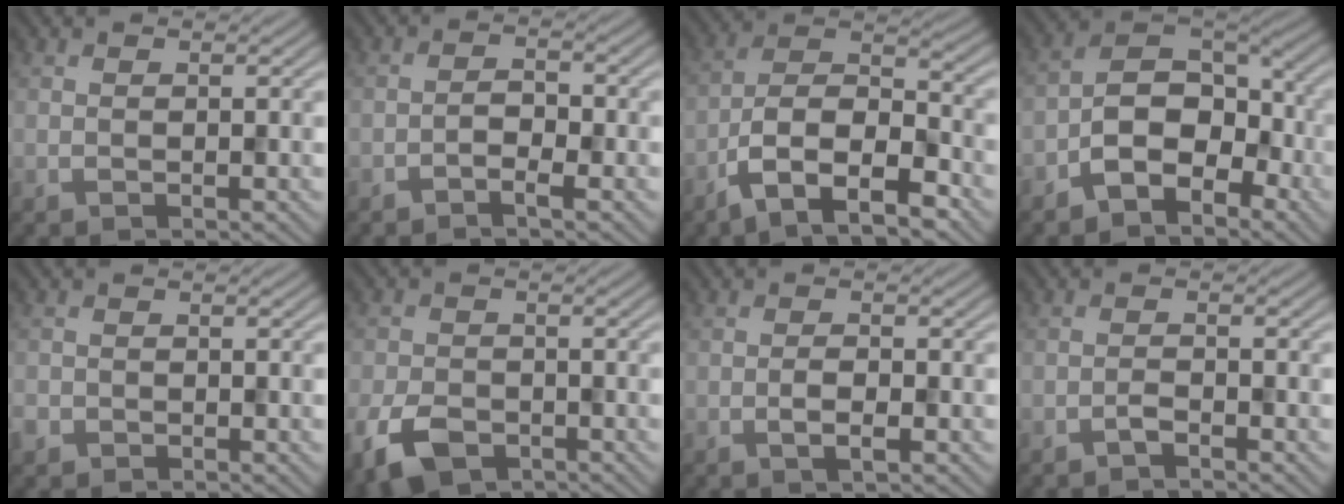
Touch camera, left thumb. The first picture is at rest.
{"total": 2.1, "force": [-1.4, 0.7, 1.4], "torque": [-0.024, 0.006, -0.031]}
{"total": 10.8, "force": [-6.7, 4.1, 7.4], "torque": [-0.133, 0.004, -0.139]}
{"total": 7.7, "force": [-3.9, 4.5, 4.8], "torque": [-0.074, 0.008, -0.090]}
{"total": 1.6, "force": [-1.0, 1.2, 0.3], "torque": [-0.010, -0.006, -0.028]}
{"total": 6.2, "force": [-3.5, 3.7, 3.5], "torque": [-0.084, -0.011, -0.073]}
{"total": 2.1, "force": [-0.8, 0.7, 1.7], "torque": [-0.032, 0.003, -0.018]}
{"total": 1.3, "force": [-1.0, 0.2, 0.7], "torque": [-0.014, 0.005, -0.024]}